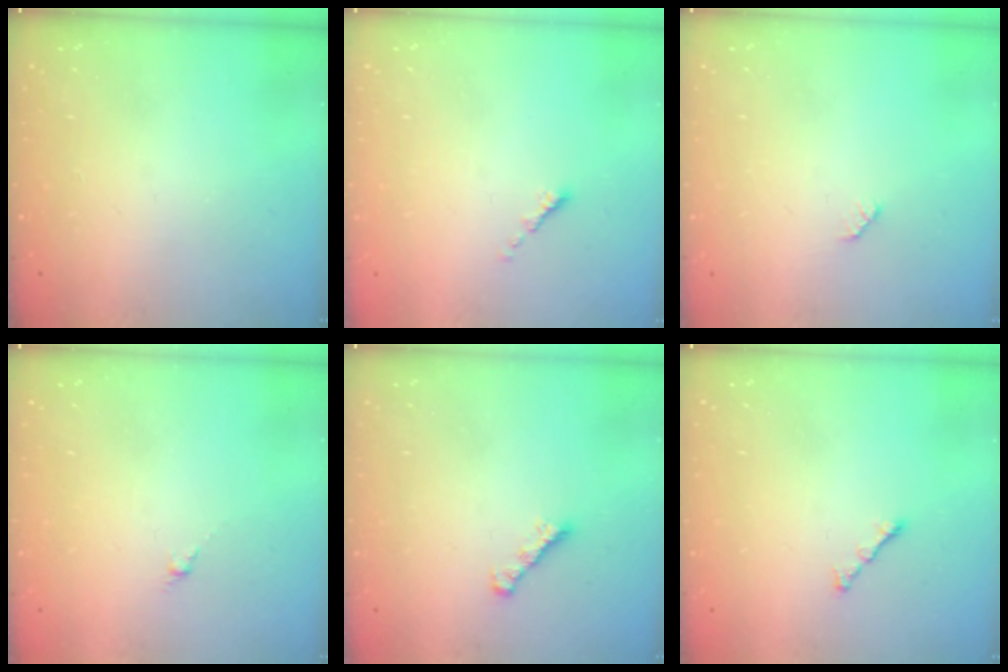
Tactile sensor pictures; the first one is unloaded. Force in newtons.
{"total": 0.6, "press": 0.5, "slide": 0.2}
{"total": 2.5, "press": 2.5, "slide": 0.4}
{"total": 0.0}
{"total": 1.6, "press": 1.4, "slide": 0.6}
{"total": 1.7, "press": 1.6, "slide": 0.6}